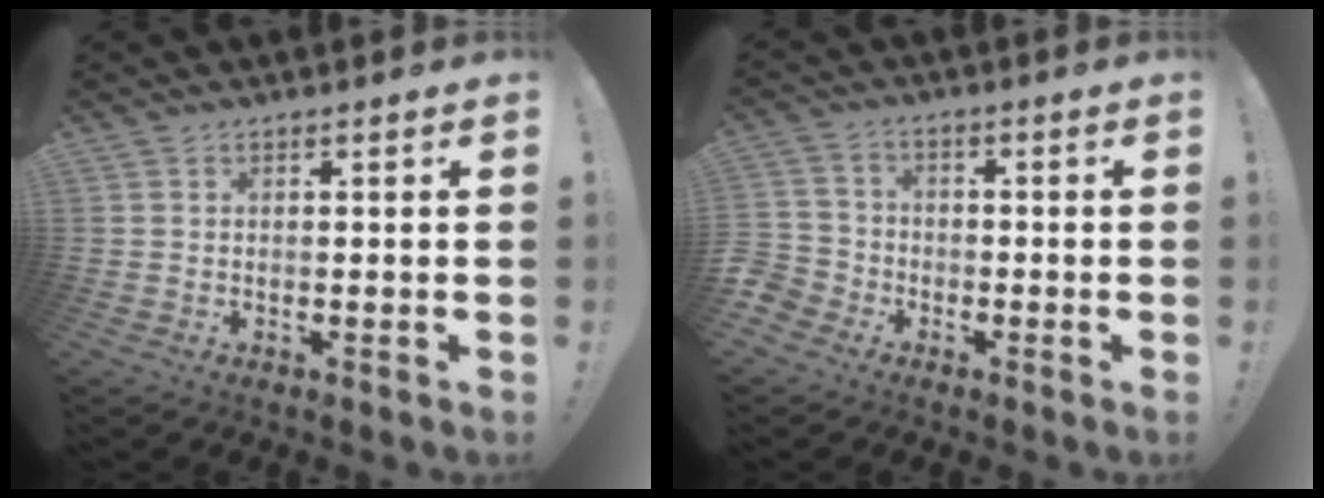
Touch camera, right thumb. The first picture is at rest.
{"total": 5.5, "force": [-3.3, 4.3, 1.0], "torque": [-0.029, 0.028, -0.063]}